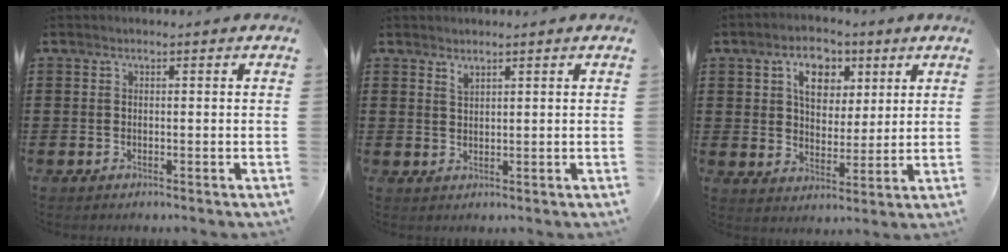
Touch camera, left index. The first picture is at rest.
{"total": 1.6, "force": [1.5, 0.3, 0.5], "torque": [-0.013, 0.000, 0.029]}
{"total": 7.3, "force": [3.7, 4.7, 4.1], "torque": [-0.062, 0.002, 0.059]}